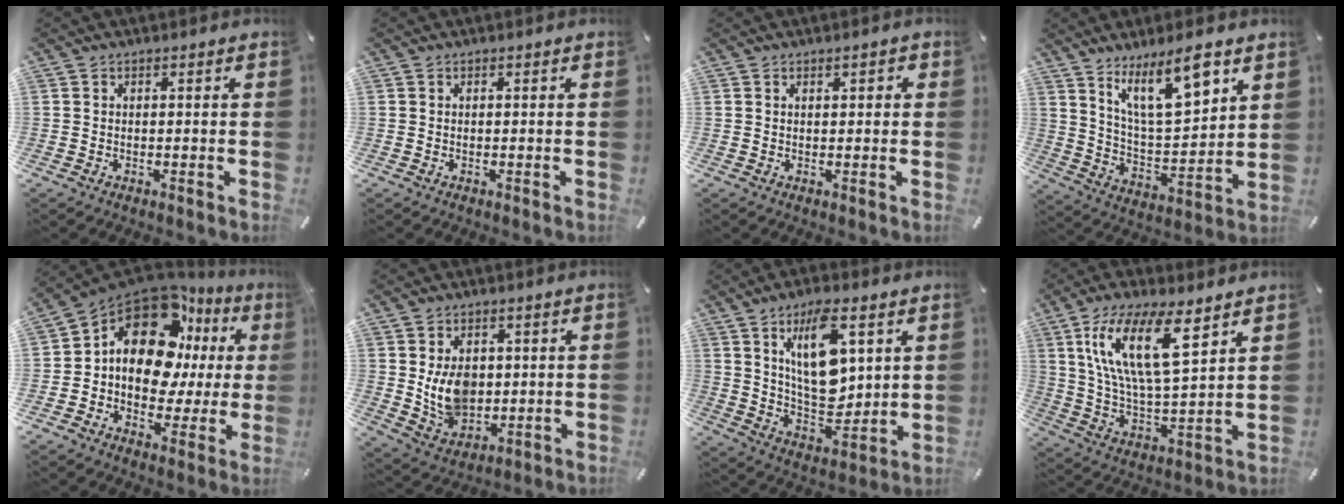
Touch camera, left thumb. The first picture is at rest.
{"total": 0.0}
{"total": 1.2, "force": [0.5, 0.6, 0.9], "torque": [-0.019, 0.004, 0.007]}
{"total": 14.7, "force": [9.9, 5.3, 9.4], "torque": [-0.160, -0.050, 0.173]}
{"total": 17.6, "force": [5.9, 11.7, 11.8], "torque": [-0.208, -0.045, 0.097]}
{"total": 9.6, "force": [1.5, 7.5, 5.8], "torque": [-0.113, -0.009, 0.027]}
{"total": 16.2, "force": [6.3, 8.0, 12.6], "torque": [-0.228, -0.027, 0.103]}
{"total": 18.2, "force": [9.6, 6.3, 14.2], "torque": [-0.312, -0.024, 0.160]}